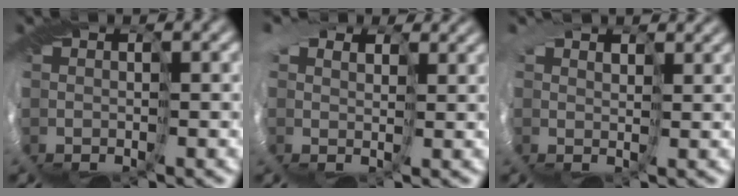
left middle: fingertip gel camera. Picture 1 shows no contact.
{"total": 5.5, "force": [4.1, 3.0, 2.0], "torque": [-0.067, 0.022, 0.057]}
{"total": 3.3, "force": [3.0, 1.4, 0.3], "torque": [-0.023, 0.010, 0.041]}